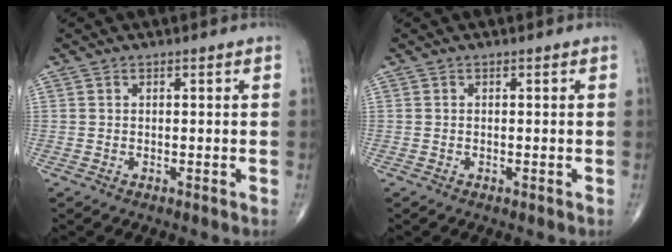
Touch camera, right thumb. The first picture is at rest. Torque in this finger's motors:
{"motor_torque": [-0.21, -0.07, -0.22, -0.33, -0.04]}